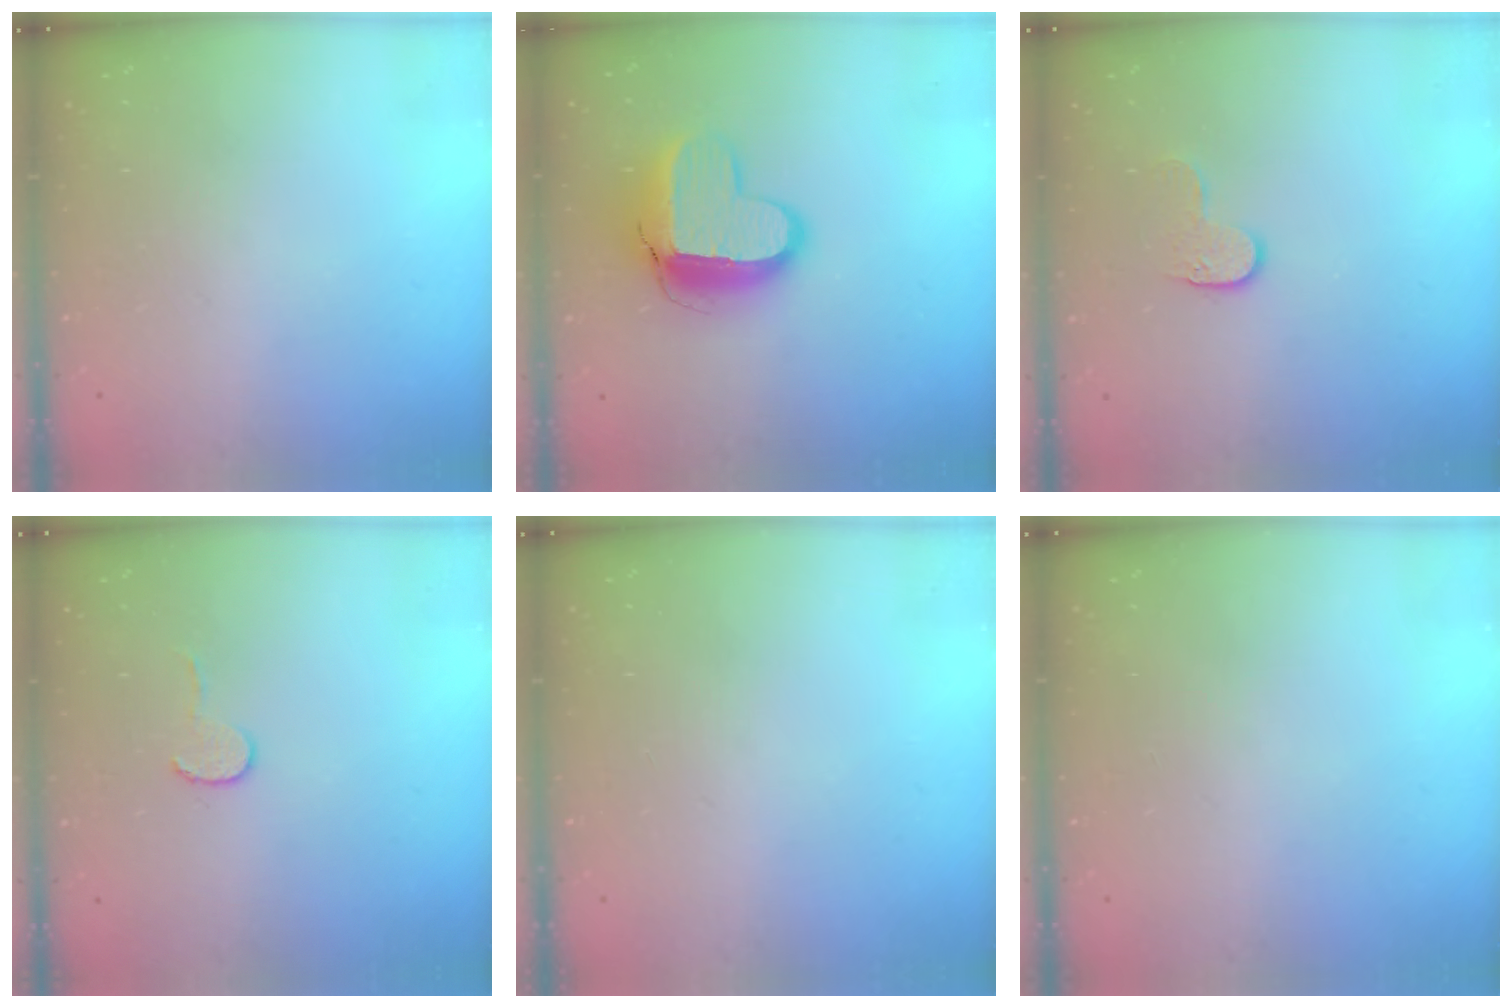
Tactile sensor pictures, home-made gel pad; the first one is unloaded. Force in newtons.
{"total": 13.3, "press": 13.3, "slide": 1.0}
{"total": 5.6, "press": 5.6, "slide": 0.5}
{"total": 4.5, "press": 4.4, "slide": 0.4}
{"total": 0.0}
{"total": 0.0}